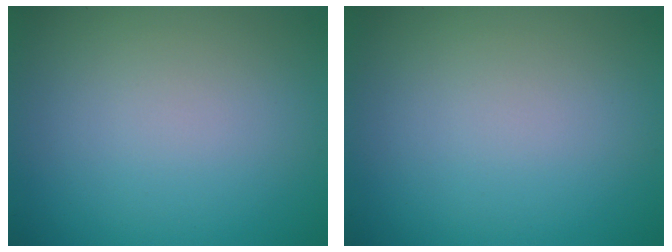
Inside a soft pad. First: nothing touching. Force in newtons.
{"total": 0.0}